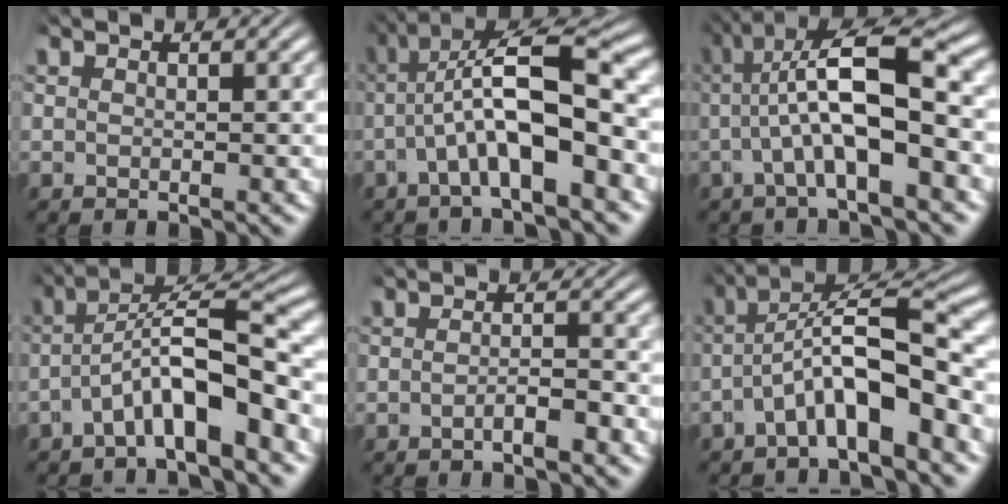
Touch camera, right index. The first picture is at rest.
{"total": 8.7, "force": [0.5, 3.5, 7.9], "torque": [-0.130, 0.002, 0.007]}
{"total": 10.1, "force": [1.8, 4.2, 9.0], "torque": [-0.149, 0.013, 0.021]}
{"total": 5.4, "force": [-1.1, 1.8, 4.9], "torque": [-0.084, -0.001, -0.021]}
{"total": 1.7, "force": [-1.3, 0.2, 1.1], "torque": [-0.014, 0.001, -0.029]}
{"total": 6.0, "force": [-0.7, 2.2, 5.5], "torque": [-0.096, -0.006, -0.010]}